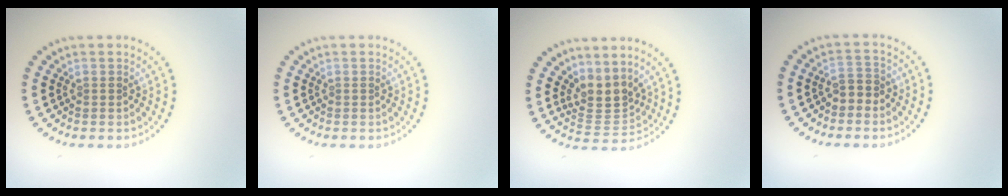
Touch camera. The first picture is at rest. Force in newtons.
{"total": 0.0}
{"total": 3.2, "press": 2.3, "slide": 2.2}
{"total": 1.8, "press": 1.6, "slide": 0.8}